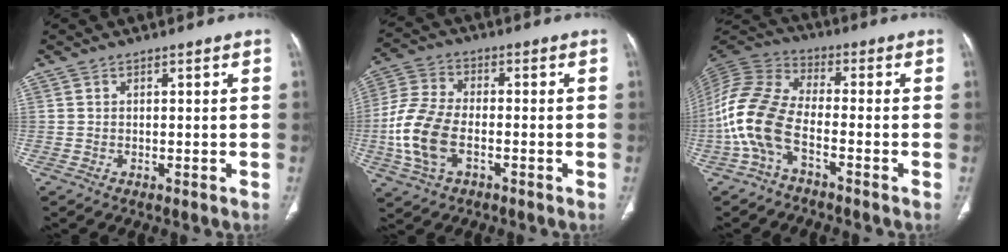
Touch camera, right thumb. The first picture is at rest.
{"total": 12.4, "force": [-3.1, 7.3, 9.5], "torque": [-0.213, 0.016, -0.063]}
{"total": 12.4, "force": [-4.4, 6.2, 9.7], "torque": [-0.225, 0.044, -0.097]}